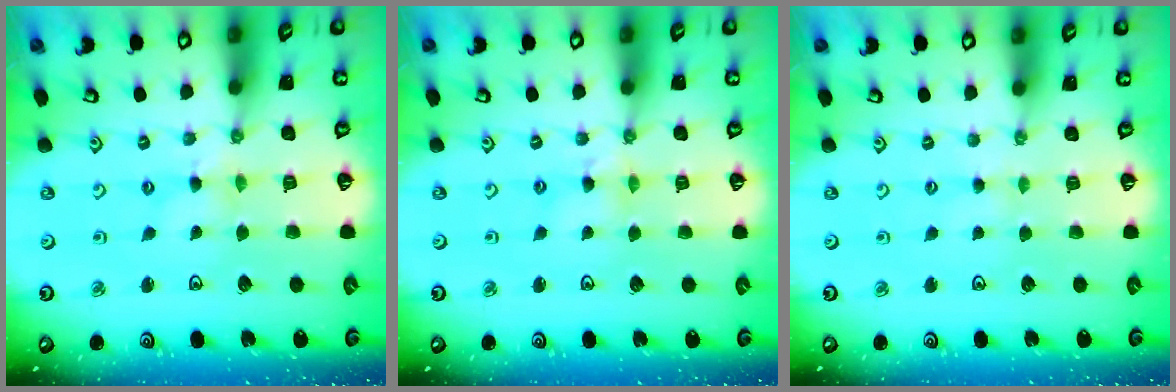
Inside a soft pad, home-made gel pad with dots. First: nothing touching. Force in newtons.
{"total": 3.0, "press": 3.0, "slide": 0.3}
{"total": 1.9, "press": 1.9, "slide": 0.3}